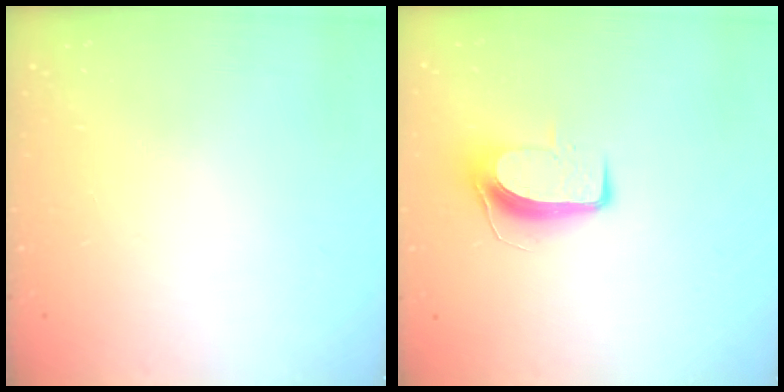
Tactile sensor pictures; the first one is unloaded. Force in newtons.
{"total": 9.2, "press": 9.2, "slide": 0.7}